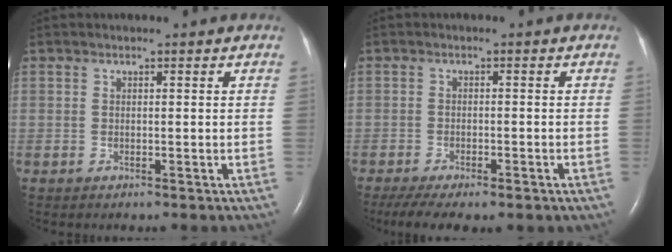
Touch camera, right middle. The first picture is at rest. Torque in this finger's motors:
{"motor_torque": [1.10, -1.04, 0.15, 0.11]}